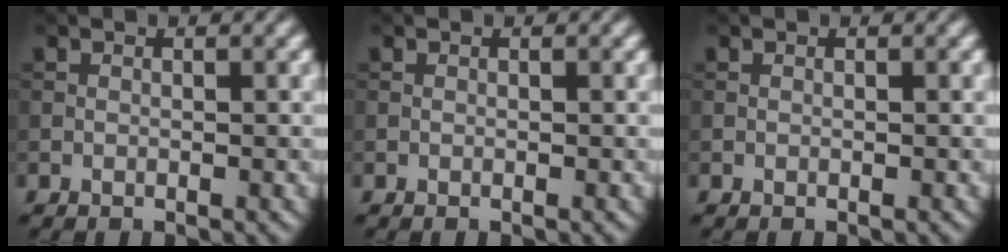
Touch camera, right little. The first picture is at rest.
{"total": 0.0}
{"total": 0.0}